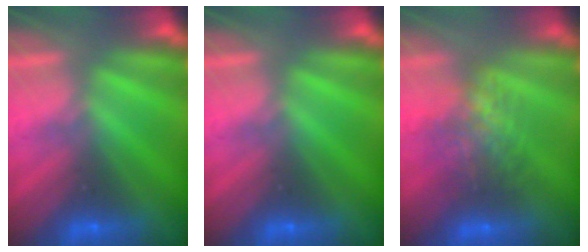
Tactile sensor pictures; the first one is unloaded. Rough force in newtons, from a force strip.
{"total": 0.0}
{"total": 7.5}